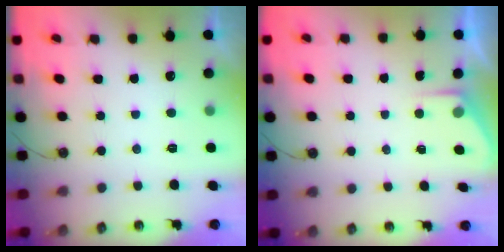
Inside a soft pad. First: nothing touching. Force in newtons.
{"total": 2.6, "press": 2.5, "slide": 0.4}